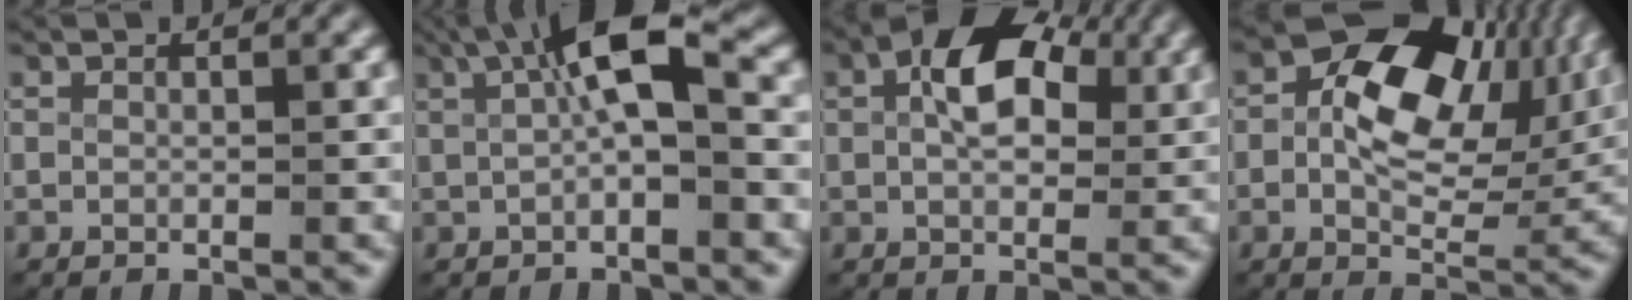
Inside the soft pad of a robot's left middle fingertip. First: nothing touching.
{"total": 5.4, "force": [1.3, 1.1, 5.1], "torque": [-0.083, 0.014, 0.018]}
{"total": 7.0, "force": [2.0, 4.1, 5.4], "torque": [-0.098, -0.005, 0.031]}
{"total": 11.5, "force": [2.2, 7.0, 8.9], "torque": [-0.123, 0.020, 0.016]}